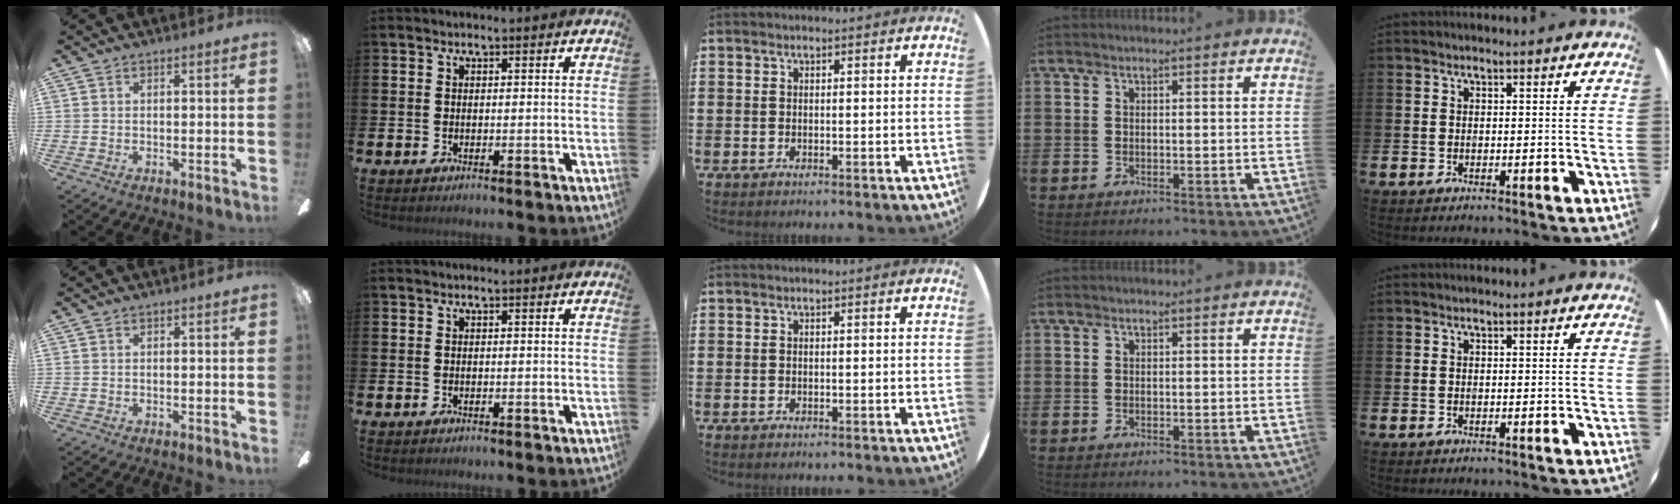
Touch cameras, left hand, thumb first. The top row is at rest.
{}